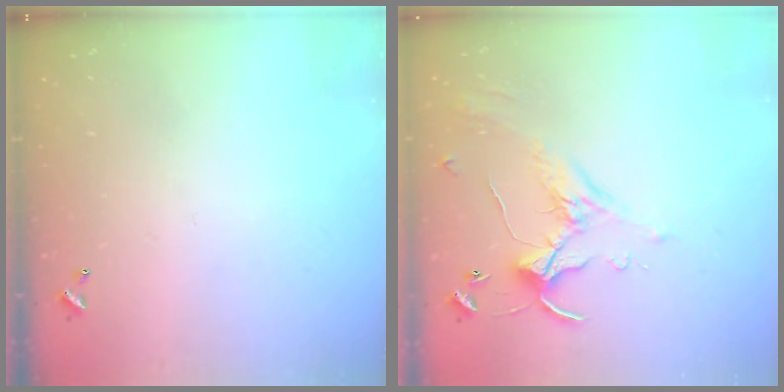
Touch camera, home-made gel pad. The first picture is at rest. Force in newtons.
{"total": 1.2, "press": 0.6, "slide": 1.1}